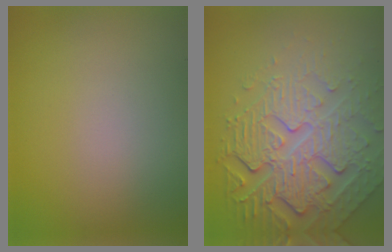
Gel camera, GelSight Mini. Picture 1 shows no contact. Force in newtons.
{"total": 8.0, "press": 5.6, "slide": 5.7}